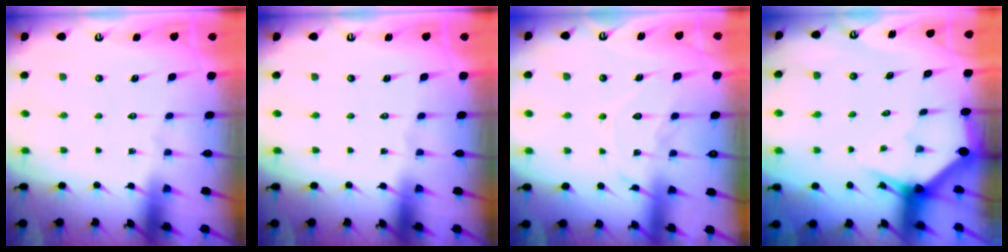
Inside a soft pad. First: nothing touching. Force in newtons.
{"total": 0.0}
{"total": 10.5, "press": 10.5, "slide": 0.9}
{"total": 2.6, "press": 2.6, "slide": 0.2}